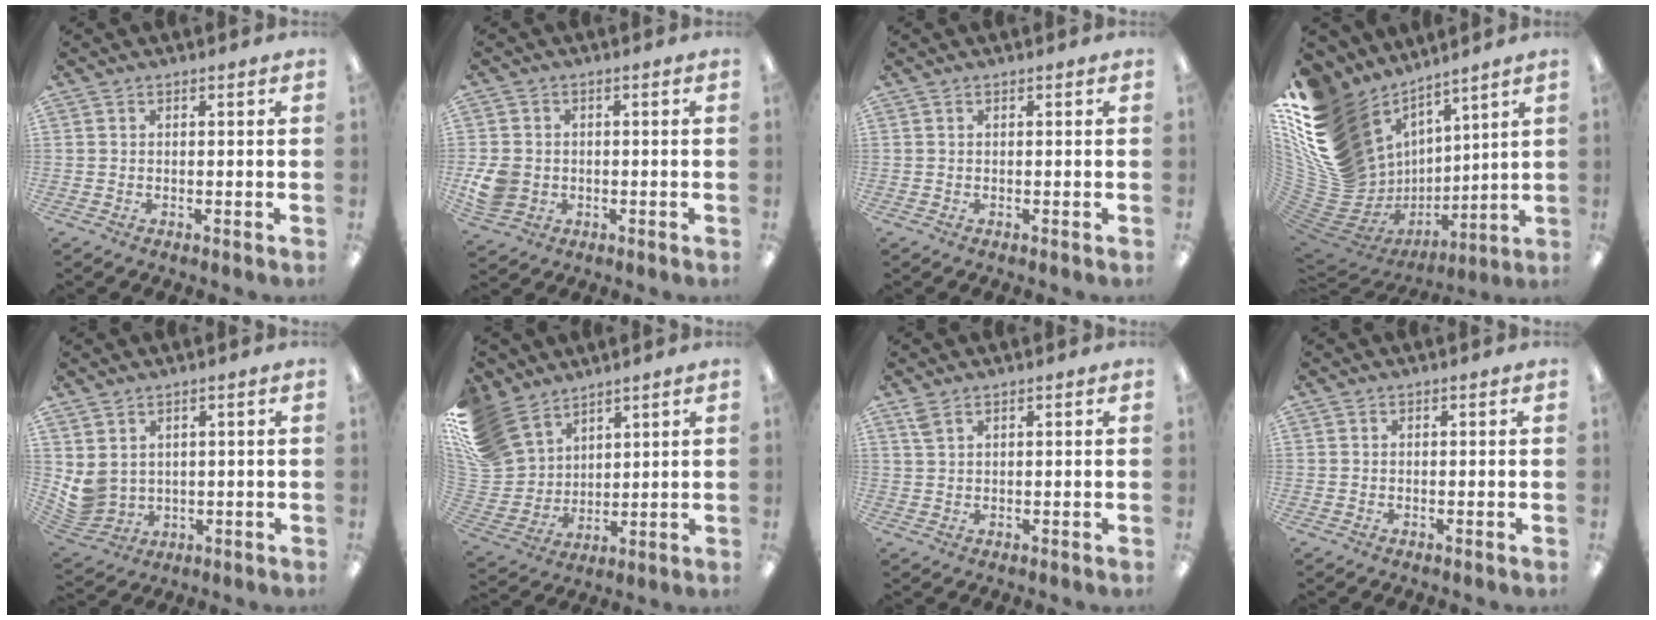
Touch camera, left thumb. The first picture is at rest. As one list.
[{"total": 6.6, "force": [-1.1, 5.7, 3.1], "torque": [-0.074, 0.008, -0.019]}, {"total": 0.0}, {"total": 21.9, "force": [7.8, 16.6, 12.1], "torque": [-0.247, -0.082, 0.192]}, {"total": 5.4, "force": [2.0, 4.7, 1.6], "torque": [-0.058, -0.014, 0.042]}, {"total": 15.2, "force": [9.7, 10.6, 5.1], "torque": [-0.132, -0.051, 0.195]}, {"total": 2.5, "force": [1.7, 1.1, 1.4], "torque": [-0.034, -0.001, 0.031]}, {"total": 0.0}]